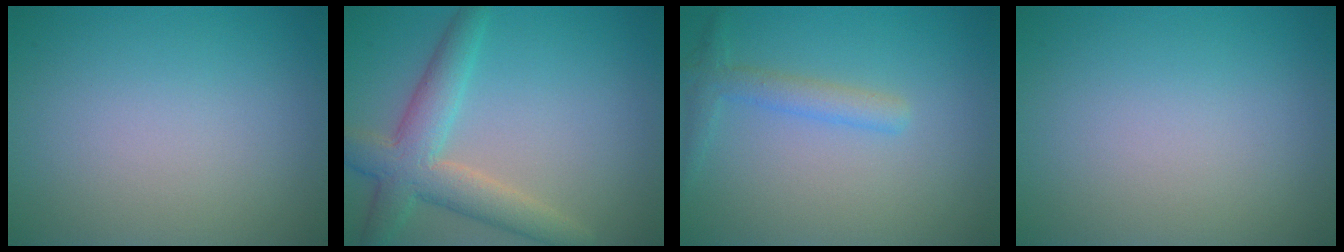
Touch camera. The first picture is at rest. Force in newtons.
{"total": 5.2, "press": 5.2, "slide": 0.2}
{"total": 2.2, "press": 2.2, "slide": 0.1}
{"total": 0.0}